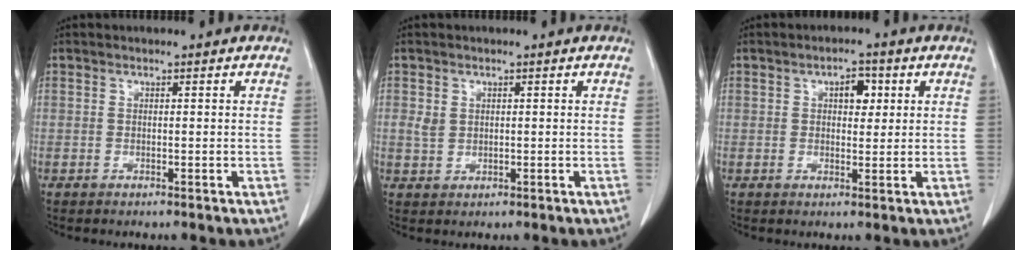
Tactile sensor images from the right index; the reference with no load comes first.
{"total": 2.0, "force": [0.6, 1.7, 1.0], "torque": [-0.020, 0.004, 0.017]}
{"total": 3.5, "force": [1.2, 1.9, 2.7], "torque": [-0.040, 0.007, 0.017]}